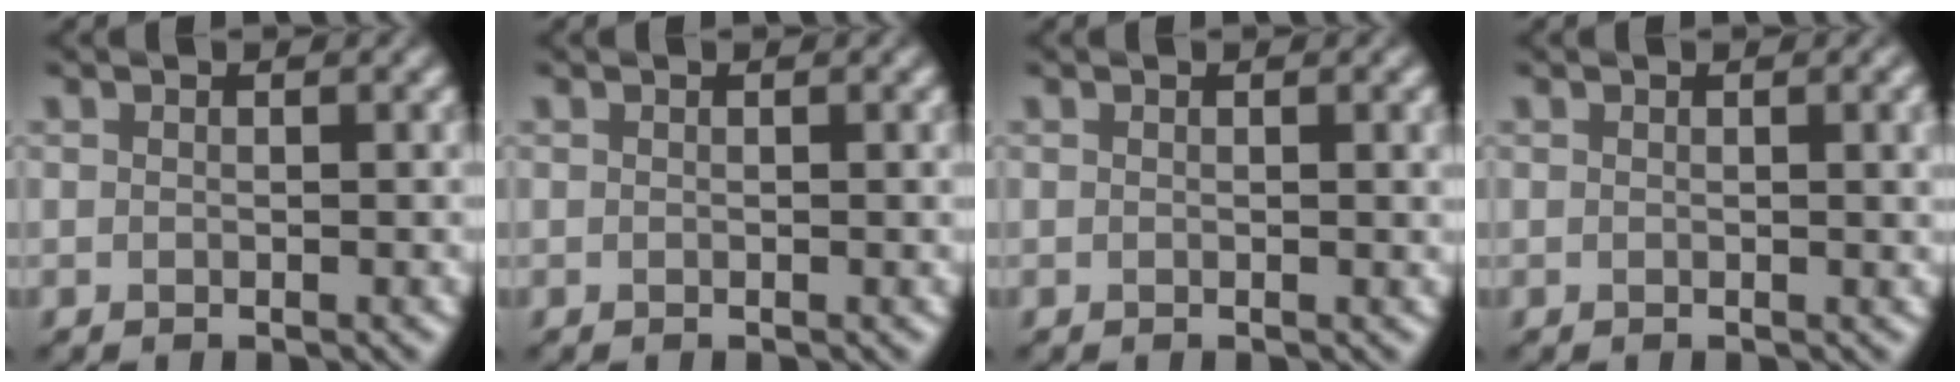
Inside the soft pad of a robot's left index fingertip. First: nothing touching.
{"total": 0.0}
{"total": 0.9, "force": [0.2, 0.2, 0.8], "torque": [-0.009, 0.000, 0.001]}
{"total": 1.9, "force": [0.4, 0.6, 1.7], "torque": [-0.016, 0.003, 0.003]}